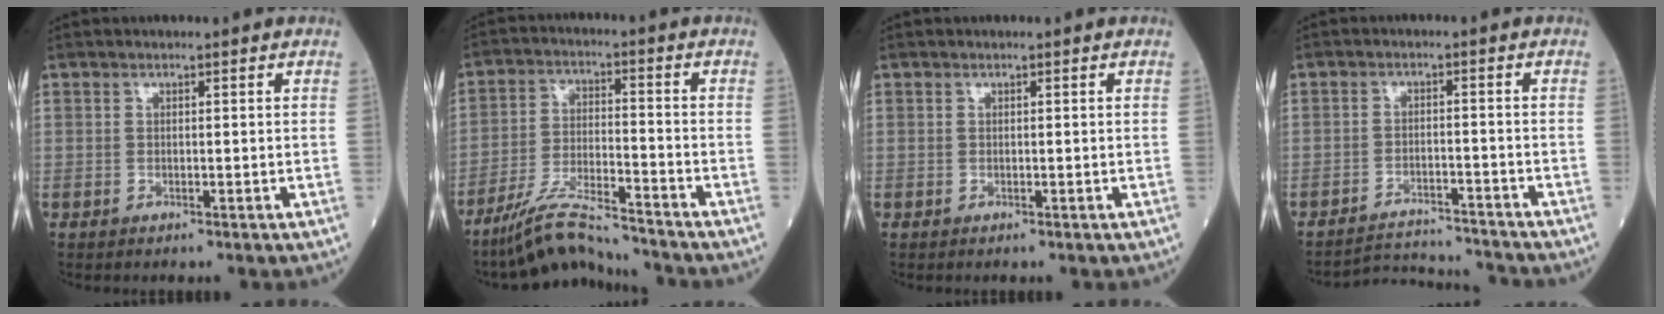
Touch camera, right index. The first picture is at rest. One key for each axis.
{"total": 9.2, "fx": -8.6, "fy": 0.2, "fz": 3.3, "tx": -0.064, "ty": -0.008, "tz": -0.154}
{"total": 0.0}
{"total": 7.6, "fx": -7.5, "fy": -0.5, "fz": -0.6, "tx": 0.001, "ty": 0.009, "tz": -0.119}